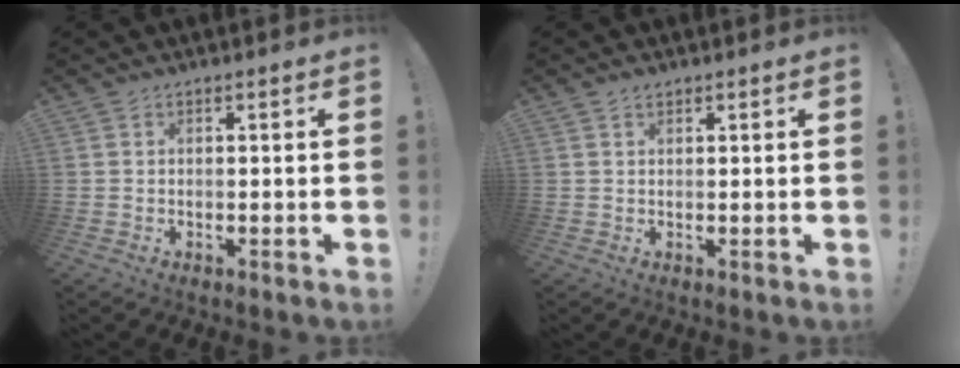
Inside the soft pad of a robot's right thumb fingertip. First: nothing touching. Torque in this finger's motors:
{"motor_torque": [-0.06, -0.03, 0.25, 0.04, 0.00]}